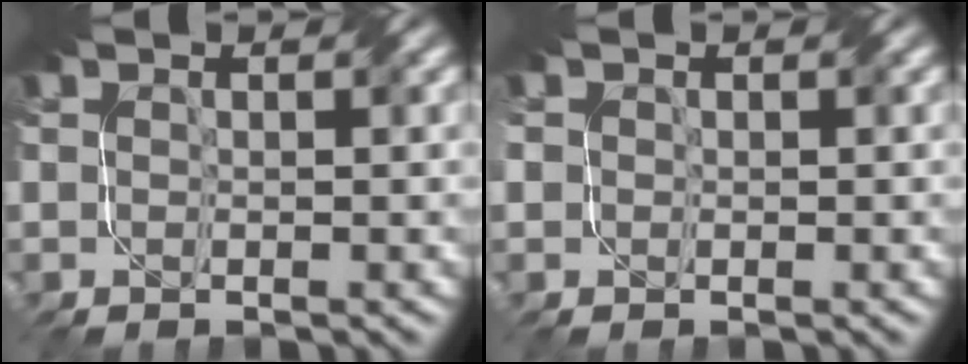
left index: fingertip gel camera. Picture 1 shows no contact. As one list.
[{"total": 1.1, "force": [-0.1, 1.1, 0.2], "torque": [0.000, 0.000, -0.003]}]